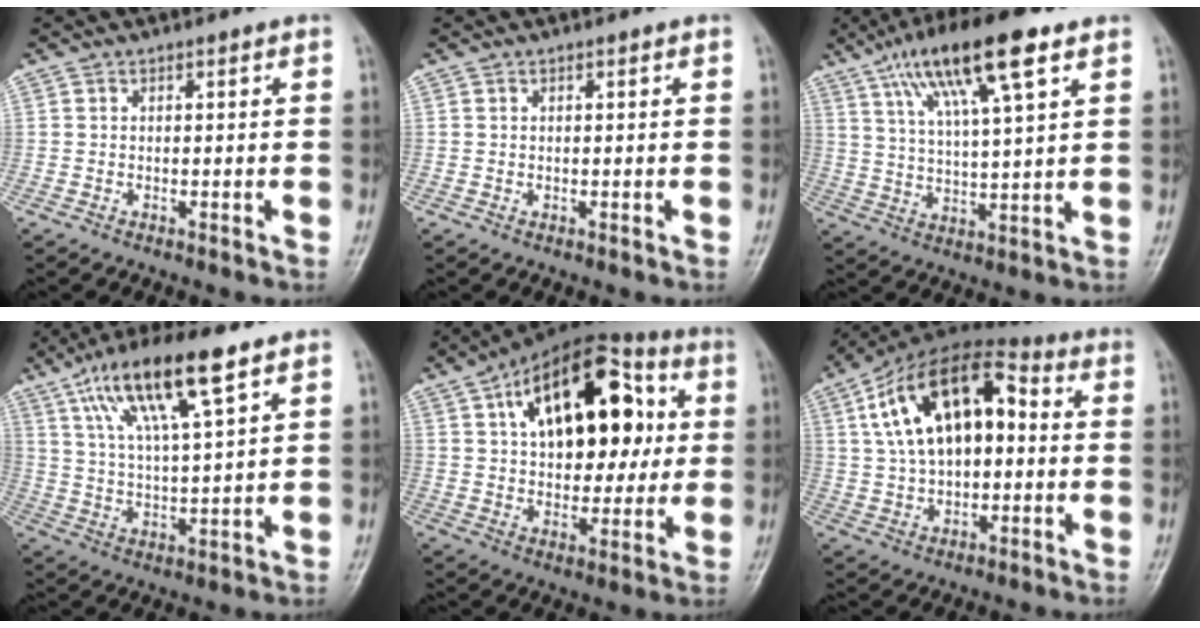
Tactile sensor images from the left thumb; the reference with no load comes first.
{"total": 0.0}
{"total": 16.0, "force": [8.5, 3.5, 13.1], "torque": [-0.229, -0.010, 0.152]}
{"total": 15.5, "force": [8.5, 3.6, 12.5], "torque": [-0.225, -0.016, 0.159]}
{"total": 24.1, "force": [6.5, 13.8, 18.7], "torque": [-0.249, 0.015, 0.095]}
{"total": 19.5, "force": [3.6, 10.8, 15.8], "torque": [-0.256, 0.029, 0.051]}